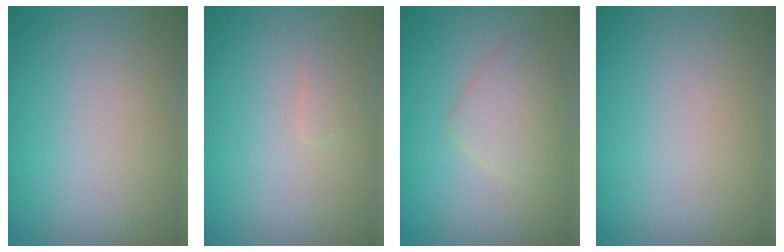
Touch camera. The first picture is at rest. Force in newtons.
{"total": 0.8, "press": 0.8, "slide": 0.1}
{"total": 2.5, "press": 2.5, "slide": 0.1}
{"total": 0.0}